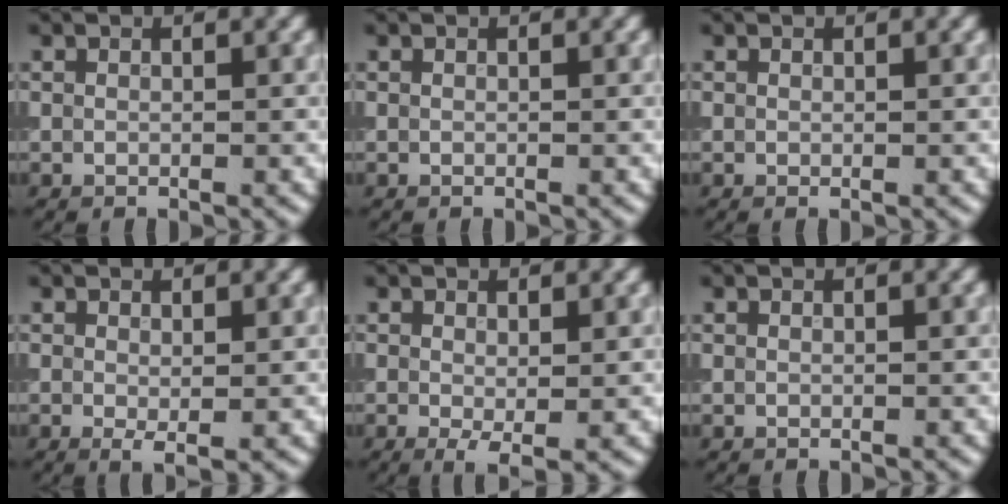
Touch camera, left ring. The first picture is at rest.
{"total": 0.0}
{"total": 0.0}
{"total": 1.1, "force": [-0.1, 0.3, 1.1], "torque": [-0.020, -0.005, -0.001]}
{"total": 1.9, "force": [-0.3, 0.6, 1.8], "torque": [-0.034, -0.009, -0.005]}
{"total": 0.0}